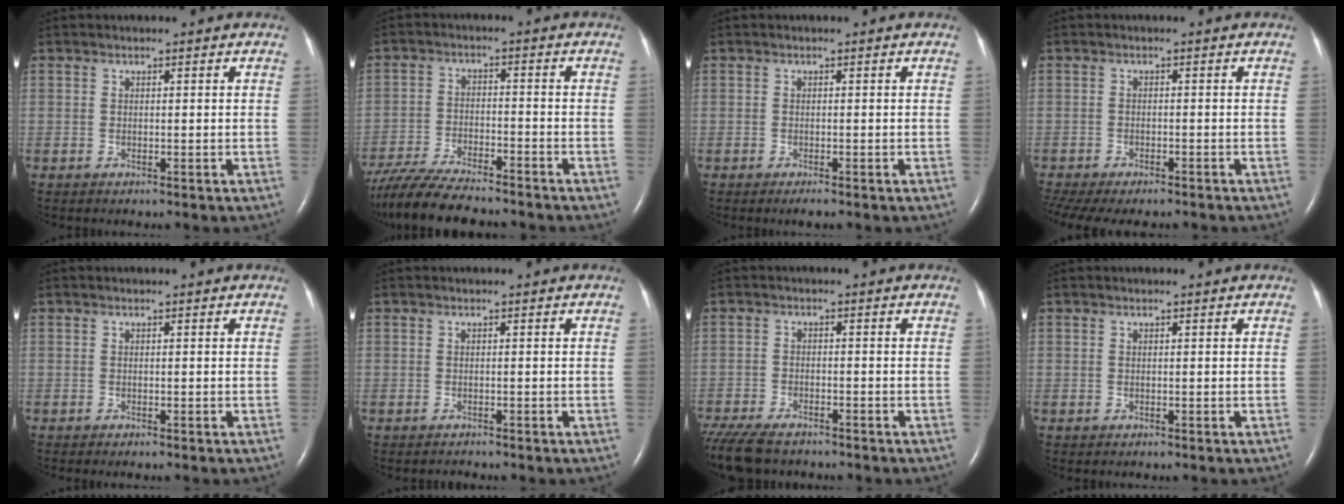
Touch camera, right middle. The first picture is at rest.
{"total": 13.8, "force": [-12.0, 2.0, 6.4], "torque": [-0.120, -0.022, -0.193]}
{"total": 0.9, "force": [-0.7, 0.0, 0.6], "torque": [-0.014, -0.003, -0.010]}
{"total": 12.8, "force": [-10.6, 3.8, 6.0], "torque": [-0.137, -0.009, -0.141]}
{"total": 0.9, "force": [-0.8, 0.1, 0.5], "torque": [-0.007, -0.002, -0.009]}
{"total": 0.6, "force": [-0.6, 0.0, -0.1], "torque": [-0.005, -0.004, -0.008]}
{"total": 10.9, "force": [-8.9, 3.5, 5.2], "torque": [-0.112, -0.020, -0.144]}
{"total": 0.0}